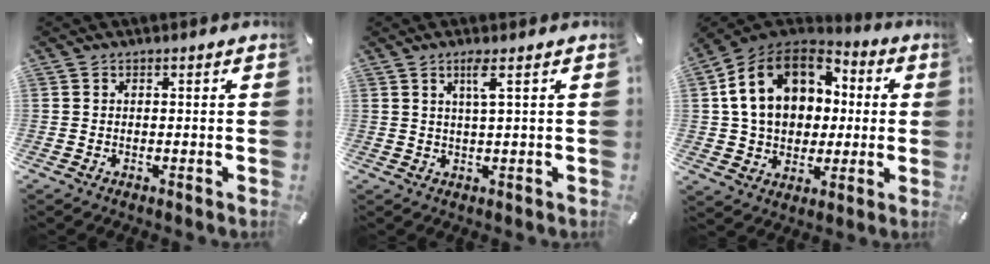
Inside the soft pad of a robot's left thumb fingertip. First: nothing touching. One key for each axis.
{"total": 3.5, "fx": 1.6, "fy": 0.0, "fz": 3.1, "tx": -0.066, "ty": -0.002, "tz": 0.025}
{"total": 17.3, "fx": 3.0, "fy": 14.0, "fz": 9.8, "tx": -0.195, "ty": 0.007, "tz": 0.059}